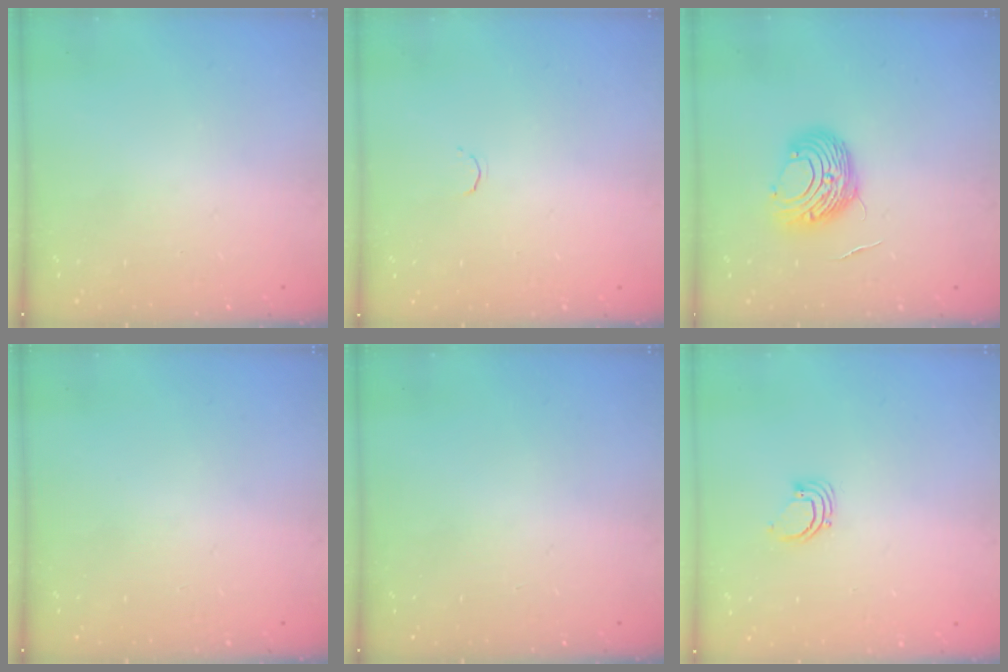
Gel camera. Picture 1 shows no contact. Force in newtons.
{"total": 1.7, "press": 1.6, "slide": 0.5}
{"total": 10.2, "press": 10.2, "slide": 0.8}
{"total": 0.0}
{"total": 0.0}
{"total": 2.5, "press": 2.5, "slide": 0.1}